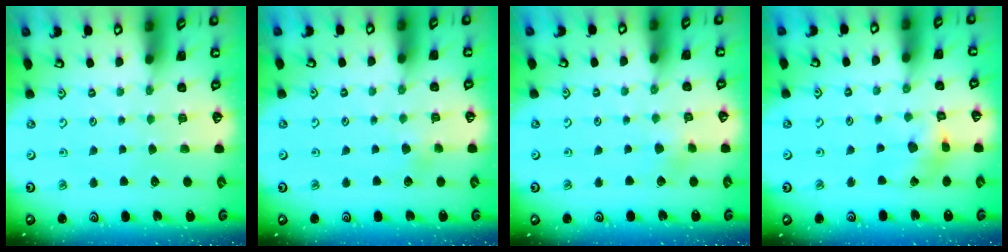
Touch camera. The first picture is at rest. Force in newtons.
{"total": 2.3, "press": 2.3, "slide": 0.2}
{"total": 2.9, "press": 2.9, "slide": 0.3}
{"total": 8.9, "press": 8.9, "slide": 1.1}